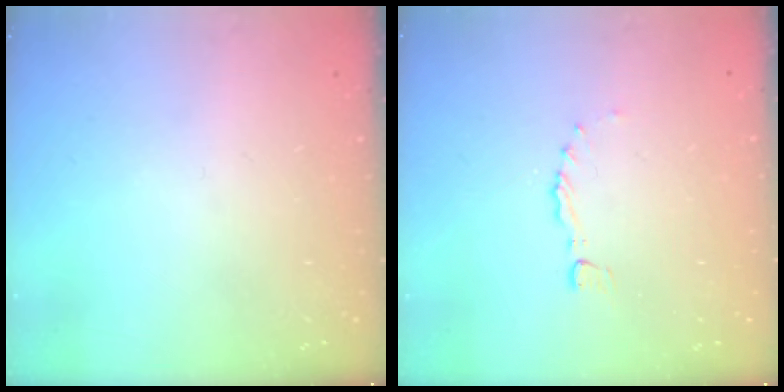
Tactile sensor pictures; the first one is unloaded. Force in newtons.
{"total": 0.0}